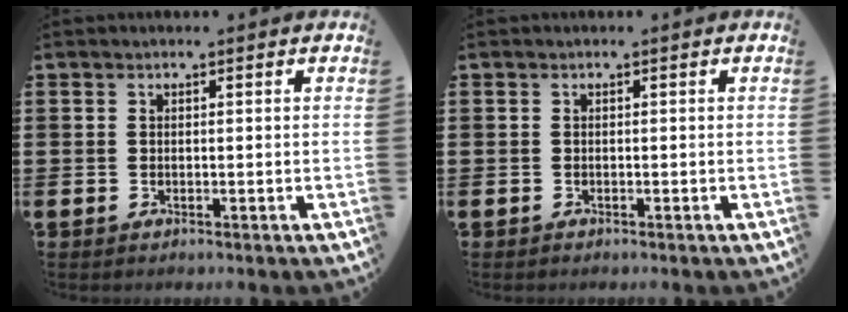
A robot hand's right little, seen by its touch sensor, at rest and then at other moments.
{"total": 0.0}